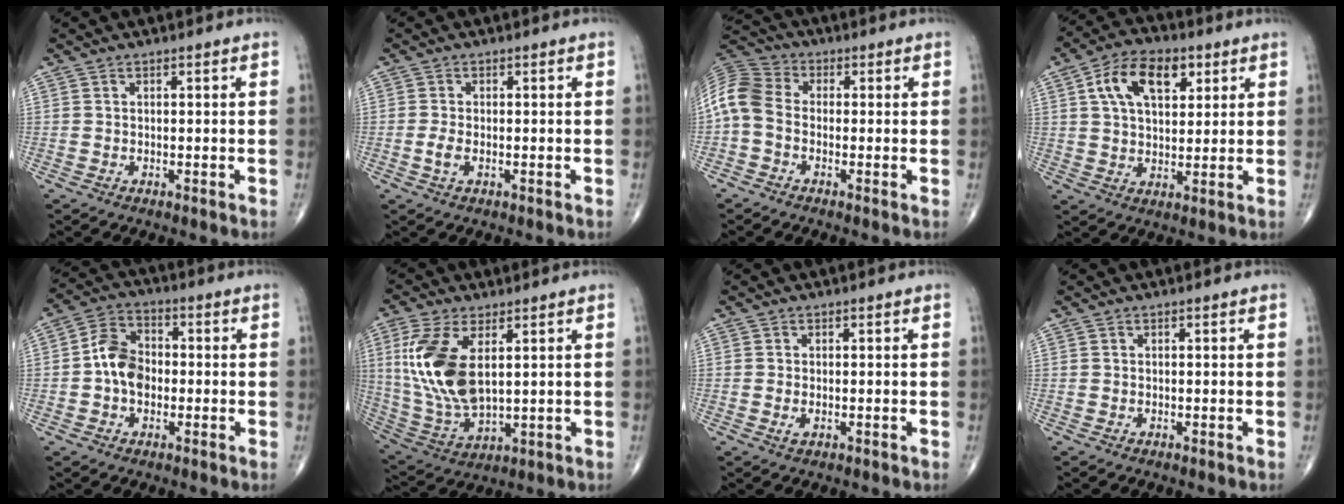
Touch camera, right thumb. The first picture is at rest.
{"total": 2.2, "force": [-0.5, 1.1, 1.8], "torque": [-0.044, 0.000, -0.012]}
{"total": 8.3, "force": [-1.0, 5.9, 5.8], "torque": [-0.117, 0.022, -0.039]}
{"total": 12.3, "force": [4.6, 7.1, 8.9], "torque": [-0.135, 0.001, 0.076]}
{"total": 8.0, "force": [-0.9, 5.8, 5.5], "torque": [-0.084, 0.025, -0.028]}
{"total": 15.2, "force": [3.5, 7.5, 12.8], "torque": [-0.273, -0.016, 0.082]}
{"total": 1.2, "force": [-0.2, 0.7, 1.0], "torque": [-0.021, -0.003, -0.004]}
{"total": 0.0}